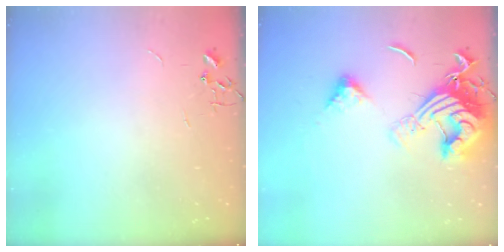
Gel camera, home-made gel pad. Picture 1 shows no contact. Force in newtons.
{"total": 18.0, "press": 17.9, "slide": 2.1}